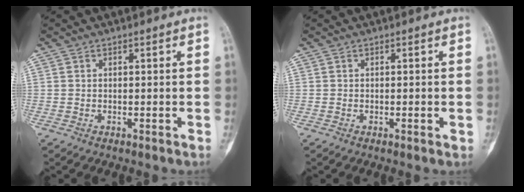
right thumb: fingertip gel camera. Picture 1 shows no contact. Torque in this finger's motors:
{"motor_torque": [-0.16, -0.11, -0.09, -0.02, -0.09]}